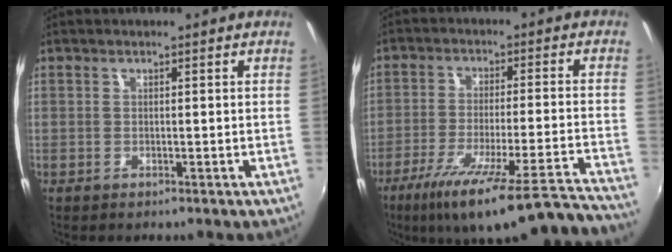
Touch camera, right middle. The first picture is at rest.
{"total": 23.0, "force": [-19.7, -0.3, 11.9], "torque": [-0.190, -0.065, -0.297]}